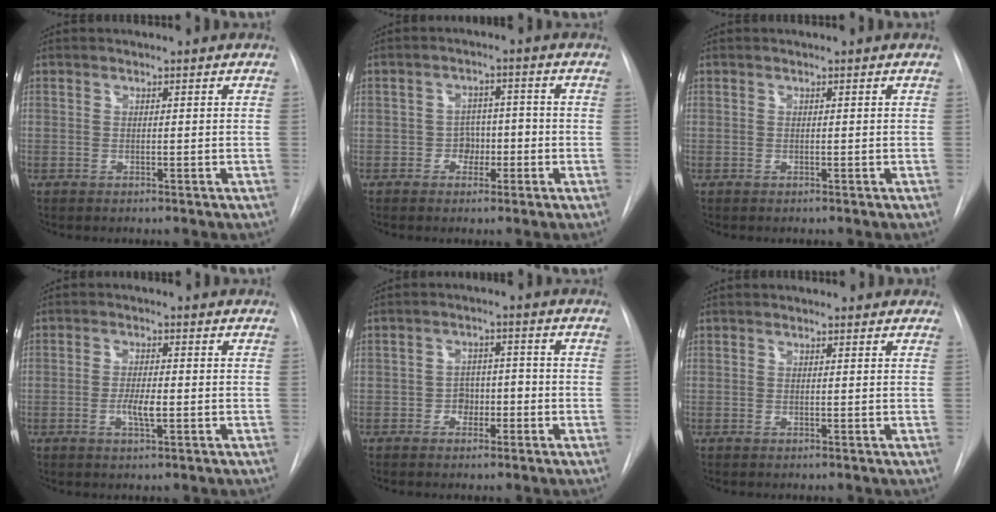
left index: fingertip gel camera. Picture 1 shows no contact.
{"total": 3.4, "force": [-1.2, 2.6, 1.9], "torque": [-0.020, 0.010, -0.020]}
{"total": 0.0}
{"total": 3.3, "force": [-0.8, 0.7, 3.1], "torque": [-0.059, -0.002, -0.013]}
{"total": 3.7, "force": [-1.3, 2.8, 2.1], "torque": [-0.024, 0.013, -0.020]}
{"total": 2.6, "force": [2.3, 1.1, 0.6], "torque": [-0.003, 0.010, 0.015]}